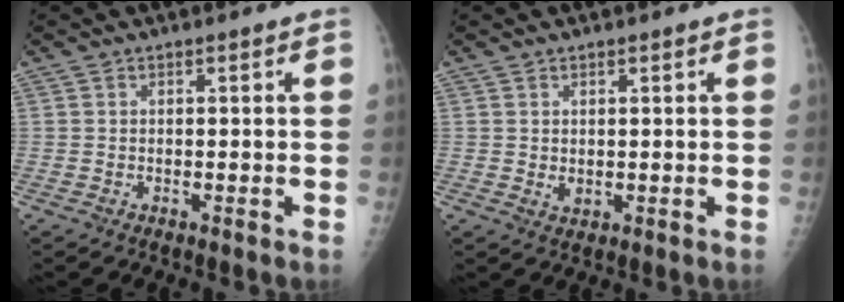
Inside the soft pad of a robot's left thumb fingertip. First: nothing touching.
{"total": 1.7, "force": [0.4, 1.3, 1.0], "torque": [-0.012, -0.005, 0.011]}